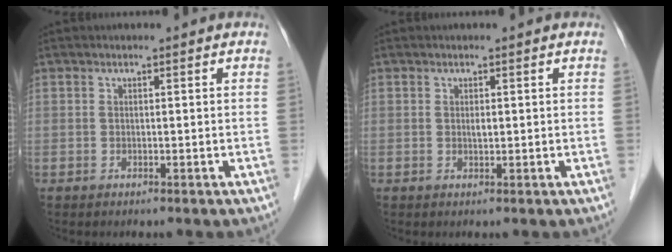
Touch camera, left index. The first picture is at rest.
{"total": 0.7, "force": [0.3, 0.3, 0.6], "torque": [-0.012, -0.002, 0.004]}